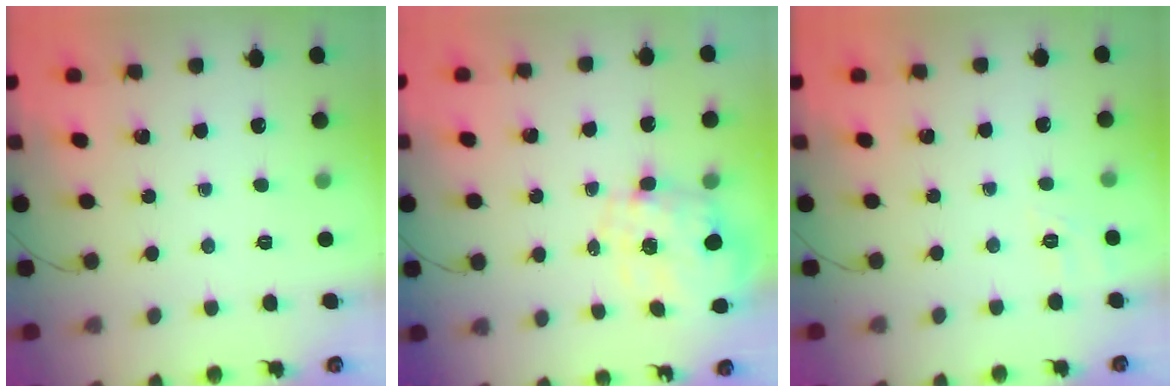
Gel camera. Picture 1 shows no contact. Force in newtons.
{"total": 2.9, "press": 2.7, "slide": 1.0}
{"total": 7.4, "press": 7.1, "slide": 2.0}